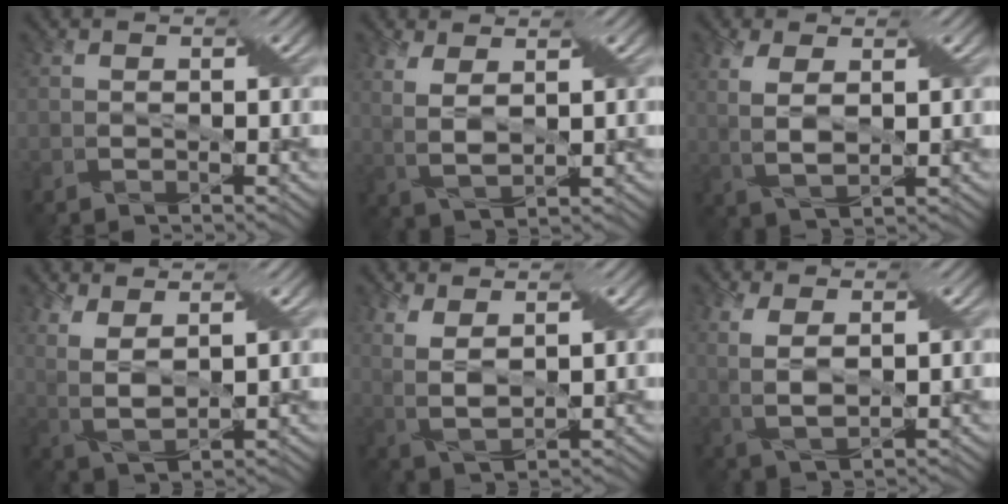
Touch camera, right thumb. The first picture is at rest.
{"total": 4.6, "force": [2.1, 1.6, 3.8], "torque": [-0.094, 0.002, 0.044]}
{"total": 4.6, "force": [1.4, 1.8, 4.0], "torque": [-0.097, 0.003, 0.029]}
{"total": 5.9, "force": [3.2, 2.0, 4.5], "torque": [-0.116, 0.000, 0.067]}
{"total": 5.2, "force": [2.8, 1.6, 4.0], "torque": [-0.102, 0.000, 0.060]}
{"total": 4.6, "force": [1.7, 1.7, 3.9], "torque": [-0.097, 0.003, 0.035]}